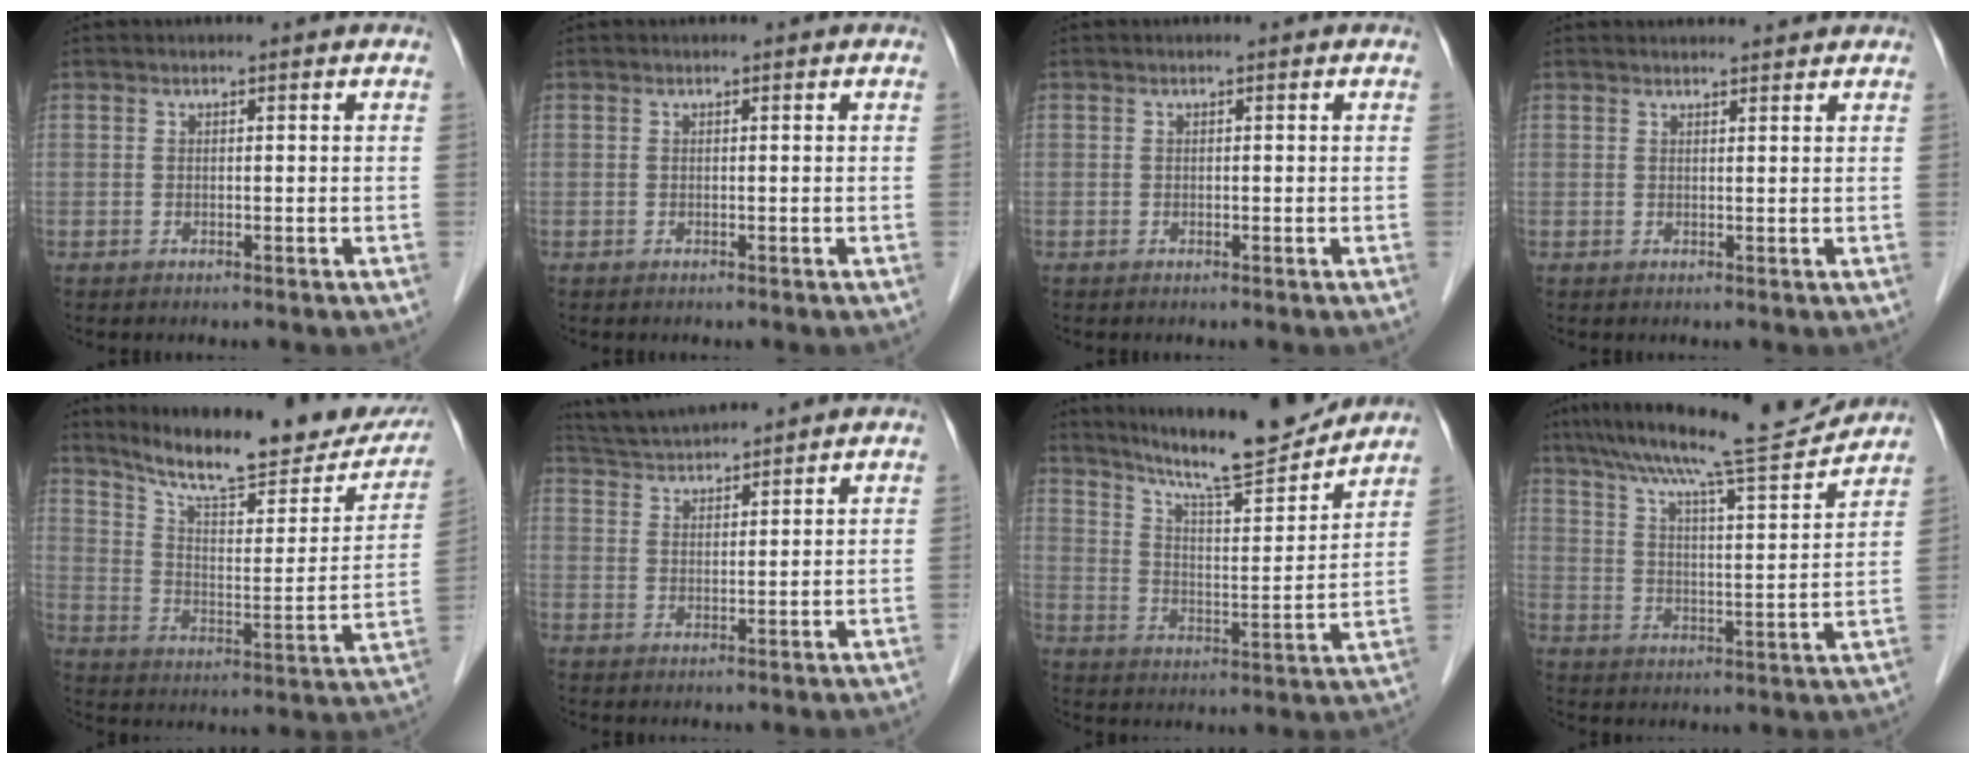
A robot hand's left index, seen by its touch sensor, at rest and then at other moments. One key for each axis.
{"total": 0.0}
{"total": 0.0}
{"total": 4.3, "fx": 4.2, "fy": 0.5, "fz": 0.8, "tx": -0.013, "ty": 0.018, "tz": 0.050}
{"total": 23.7, "fx": 20.3, "fy": 4.6, "fz": 11.4, "tx": -0.163, "ty": -0.032, "tz": 0.278}
{"total": 7.3, "fx": 7.1, "fy": -0.3, "fz": 1.6, "tx": -0.040, "ty": 0.028, "tz": 0.131}
{"total": 16.2, "fx": 14.8, "fy": 0.8, "fz": 6.7, "tx": -0.111, "ty": -0.010, "tz": 0.227}
{"total": 16.2, "fx": 14.5, "fy": 0.0, "fz": 7.3, "tx": -0.124, "ty": 0.003, "tz": 0.220}